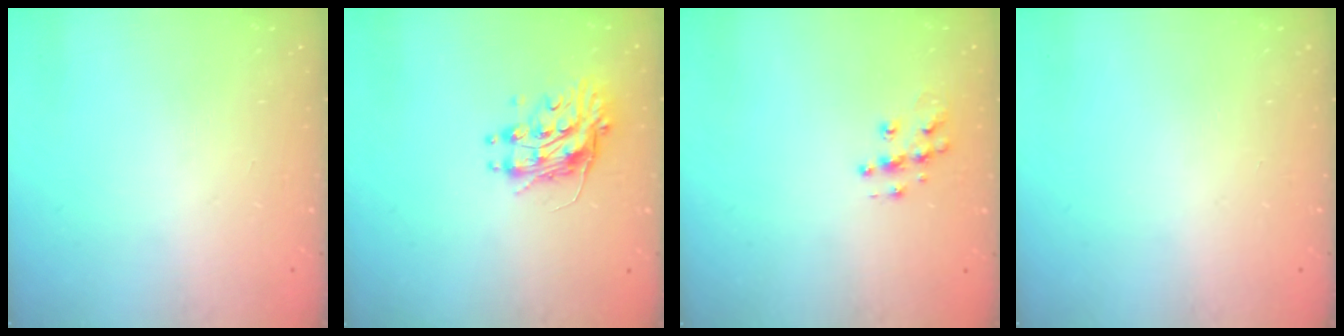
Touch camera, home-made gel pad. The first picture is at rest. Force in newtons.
{"total": 10.3, "press": 10.3, "slide": 0.3}
{"total": 8.9, "press": 8.9, "slide": 0.5}
{"total": 0.0}